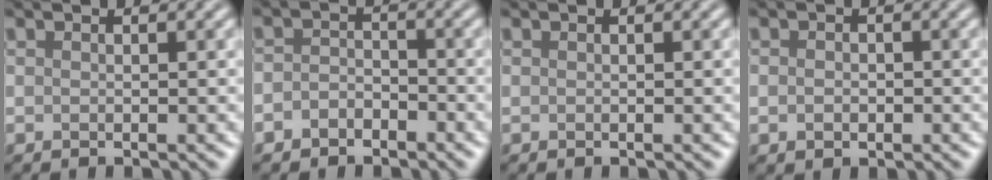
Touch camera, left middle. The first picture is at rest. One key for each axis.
{"total": 2.0, "fx": -1.3, "fy": 1.4, "fz": 0.7, "tx": -0.011, "ty": 0.006, "tz": -0.031}
{"total": 0.0}
{"total": 1.3, "fx": -0.2, "fy": 1.0, "fz": 0.8, "tx": -0.014, "ty": -0.001, "tz": -0.006}